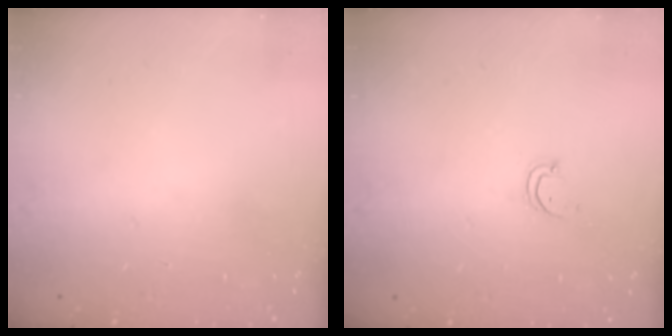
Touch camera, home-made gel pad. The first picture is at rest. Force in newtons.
{"total": 2.6, "press": 2.6, "slide": 0.3}